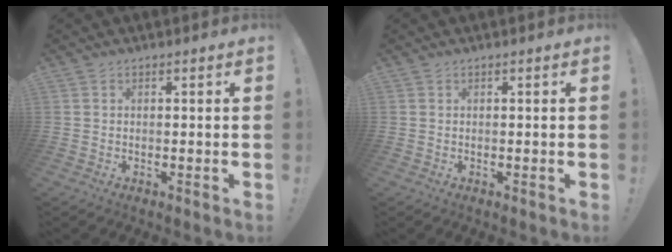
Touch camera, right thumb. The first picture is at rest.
{"total": 0.0}